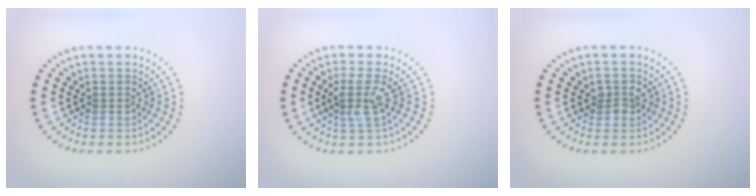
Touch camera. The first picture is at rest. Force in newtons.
{"total": 2.5, "press": 1.8, "slide": 1.7}
{"total": 1.3, "press": 1.2, "slide": 0.4}